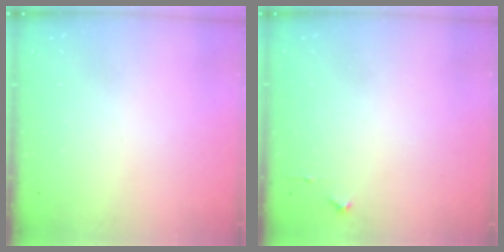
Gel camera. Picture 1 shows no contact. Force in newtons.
{"total": 3.0, "press": 3.0, "slide": 0.4}